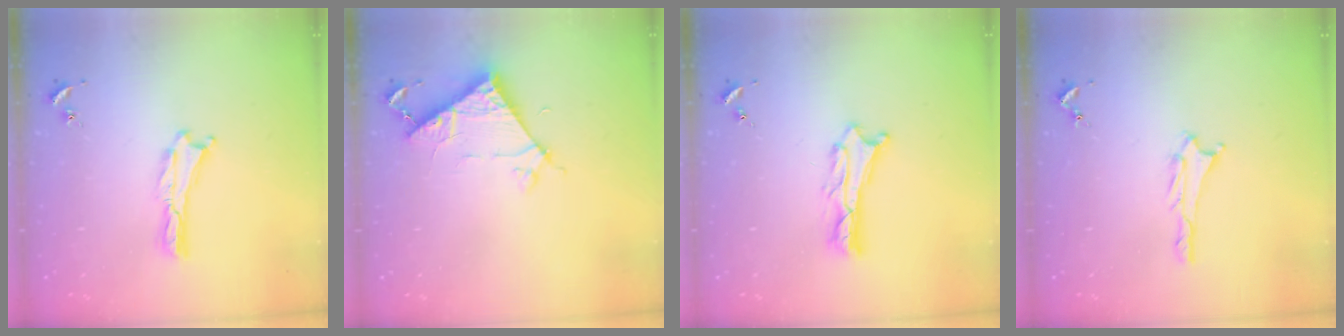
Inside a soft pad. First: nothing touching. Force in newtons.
{"total": 6.7, "press": 6.7, "slide": 0.3}
{"total": 1.8, "press": 1.8, "slide": 0.2}
{"total": 0.8, "press": 0.8, "slide": 0.1}